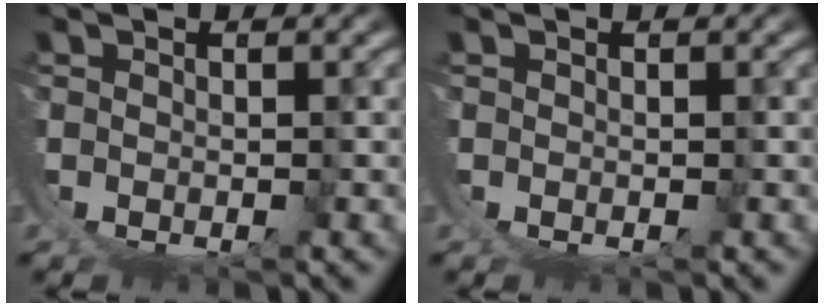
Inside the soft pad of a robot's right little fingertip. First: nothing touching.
{"total": 0.0}